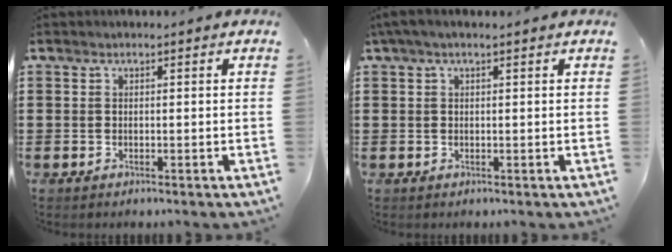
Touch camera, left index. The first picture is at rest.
{"total": 1.3, "force": [0.5, 0.1, 1.2], "torque": [-0.024, 0.000, 0.010]}